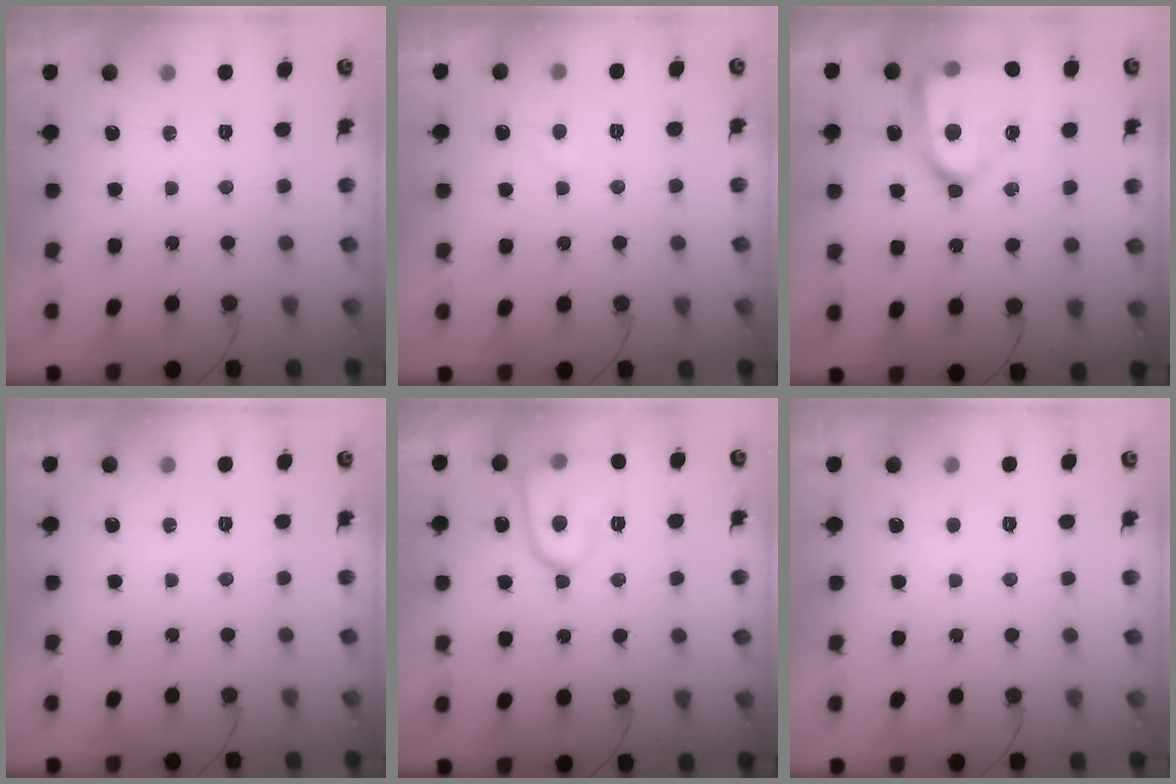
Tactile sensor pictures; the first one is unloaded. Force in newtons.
{"total": 3.3, "press": 3.3, "slide": 0.3}
{"total": 22.5, "press": 22.4, "slide": 2.0}
{"total": 0.0}
{"total": 12.5, "press": 12.4, "slide": 1.2}
{"total": 1.6, "press": 1.6, "slide": 0.1}